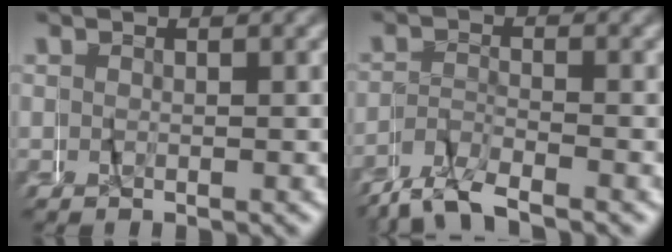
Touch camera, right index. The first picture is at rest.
{"total": 4.0, "force": [-3.9, -0.1, 1.0], "torque": [-0.021, 0.002, -0.071]}